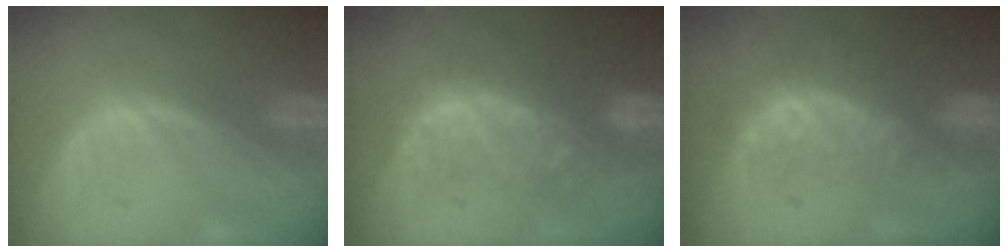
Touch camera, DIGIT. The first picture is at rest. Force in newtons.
{"total": 8.5, "press": 8.0, "slide": 2.8}
{"total": 8.3, "press": 7.1, "slide": 4.4}